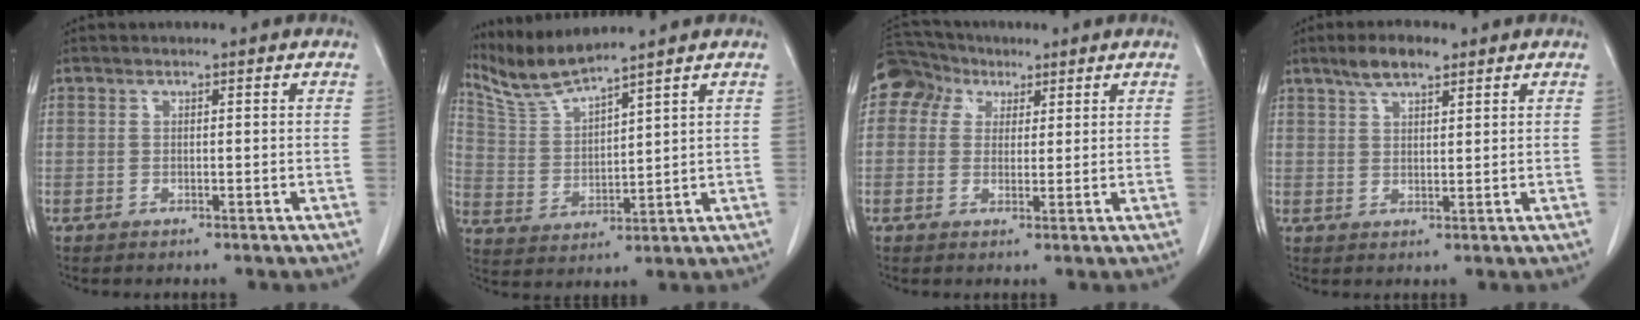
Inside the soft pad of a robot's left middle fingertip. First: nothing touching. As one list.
[{"total": 6.9, "force": [6.6, -1.3, 1.5], "torque": [-0.048, -0.005, 0.146]}, {"total": 6.5, "force": [3.3, 5.5, 1.3], "torque": [-0.028, 0.035, 0.062]}, {"total": 4.8, "force": [3.4, 1.5, 3.0], "torque": [-0.061, 0.009, 0.062]}]